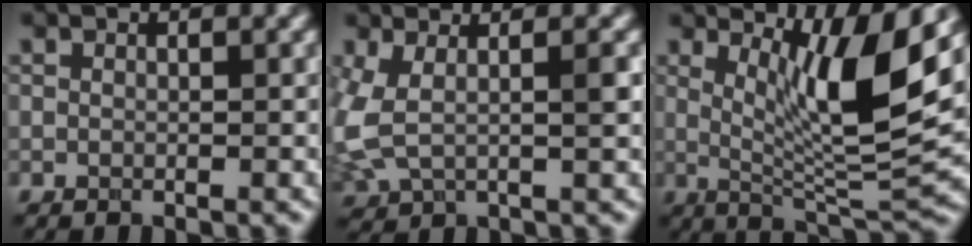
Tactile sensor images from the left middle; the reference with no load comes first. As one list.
[{"total": 4.8, "force": [0.3, 2.0, 4.3], "torque": [-0.109, -0.007, 0.011]}, {"total": 8.7, "force": [2.9, 1.8, 8.0], "torque": [-0.129, -0.020, 0.063]}]